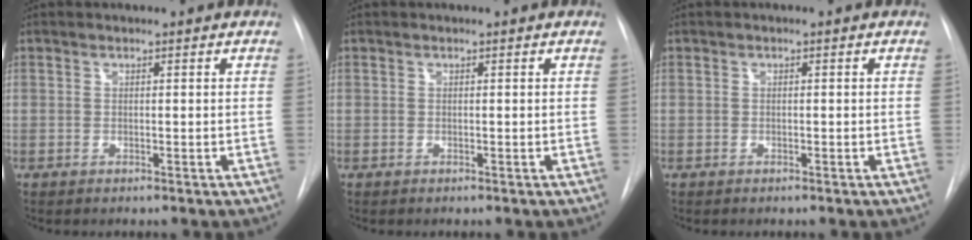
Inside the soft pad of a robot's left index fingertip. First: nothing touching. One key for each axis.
{"total": 0.0}
{"total": 0.0}